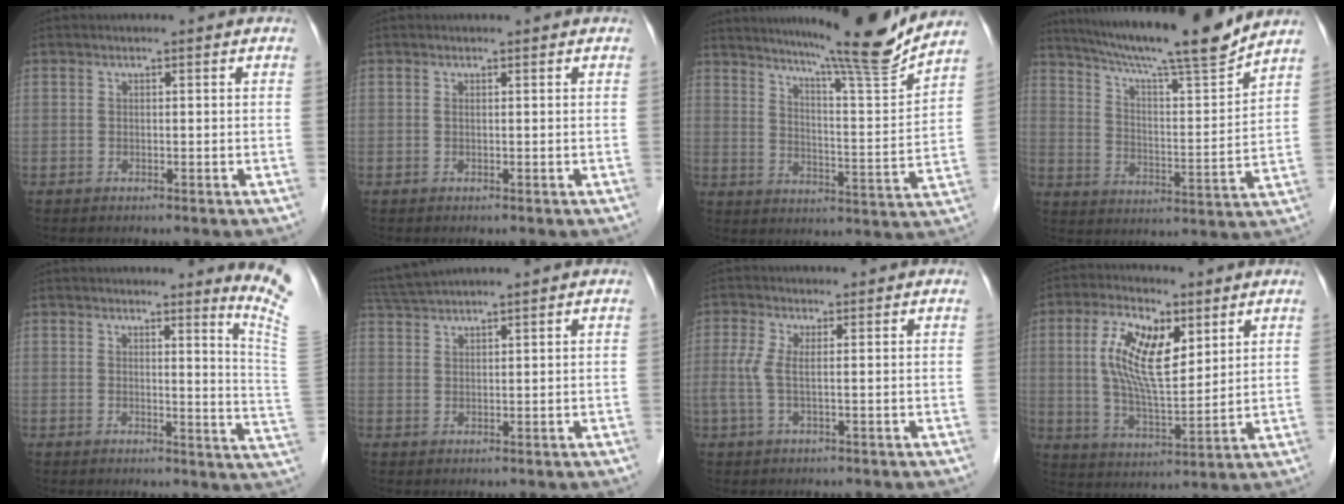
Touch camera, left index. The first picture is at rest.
{"total": 0.0}
{"total": 15.4, "force": [13.7, -1.7, 6.8], "torque": [-0.111, -0.033, 0.195]}
{"total": 17.9, "force": [15.8, -0.5, 8.5], "torque": [-0.141, -0.012, 0.242]}
{"total": 7.9, "force": [6.6, -2.7, 3.4], "torque": [-0.045, -0.098, 0.055]}
{"total": 4.9, "force": [4.5, -1.1, 1.6], "torque": [-0.037, 0.025, 0.090]}
{"total": 2.9, "force": [0.1, 0.5, 2.8], "torque": [-0.079, -0.001, 0.004]}
{"total": 11.3, "force": [3.9, 3.9, 9.9], "torque": [-0.201, 0.009, 0.073]}